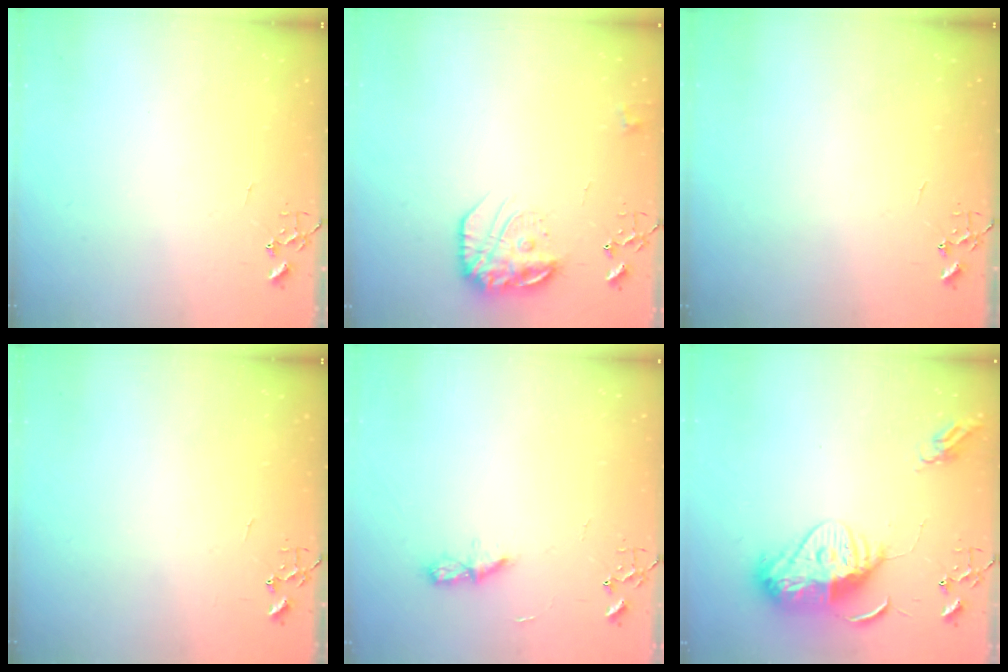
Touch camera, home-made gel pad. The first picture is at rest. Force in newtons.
{"total": 15.4, "press": 15.3, "slide": 1.0}
{"total": 0.0}
{"total": 0.0}
{"total": 5.1, "press": 5.0, "slide": 0.6}
{"total": 14.4, "press": 14.3, "slide": 1.2}